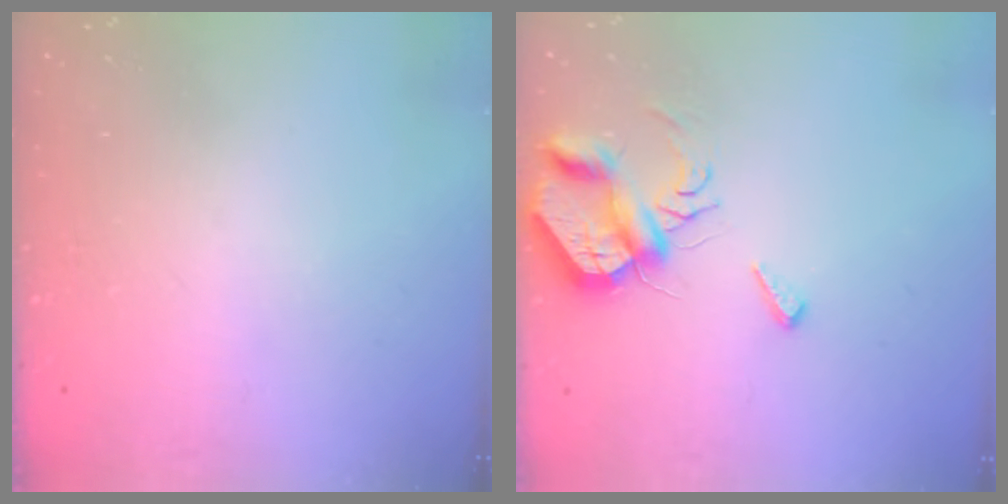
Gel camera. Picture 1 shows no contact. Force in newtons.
{"total": 8.4, "press": 8.3, "slide": 1.0}